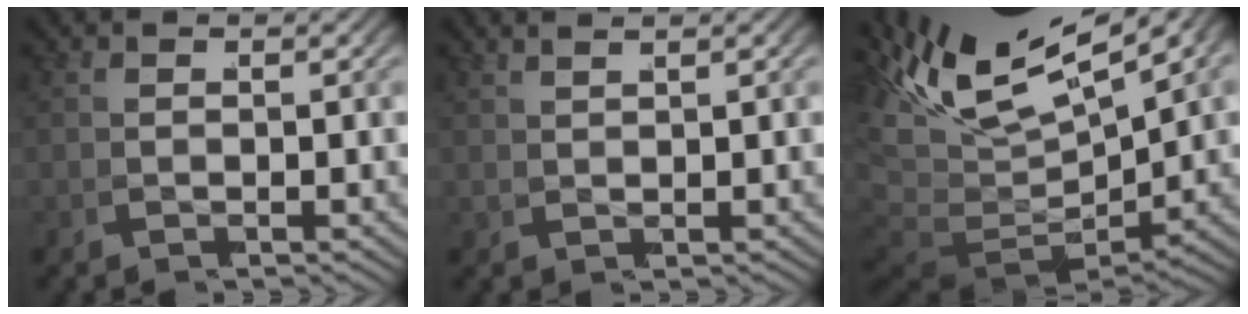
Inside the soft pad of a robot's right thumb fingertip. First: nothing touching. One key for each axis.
{"total": 1.4, "fx": 1.3, "fy": -0.4, "fz": -0.2, "tx": 0.011, "ty": 0.009, "tz": 0.025}
{"total": 11.8, "fx": 0.0, "fy": 7.9, "fz": 8.7, "tx": -0.176, "ty": -0.045, "tz": 0.016}